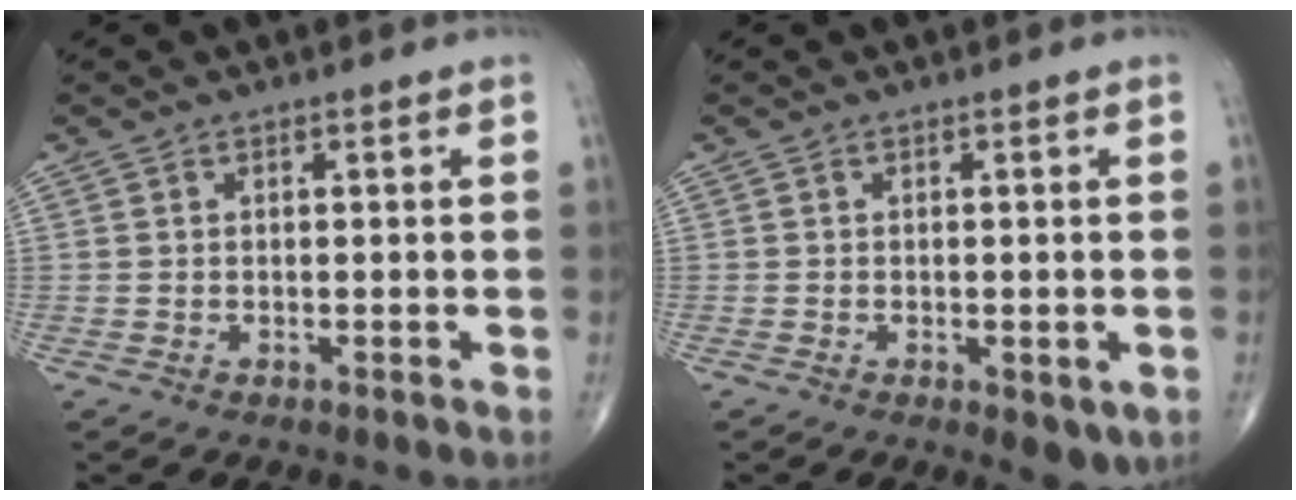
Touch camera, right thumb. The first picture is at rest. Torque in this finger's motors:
{"motor_torque": [-0.29, 0.08, 0.26, 0.10, 0.09]}